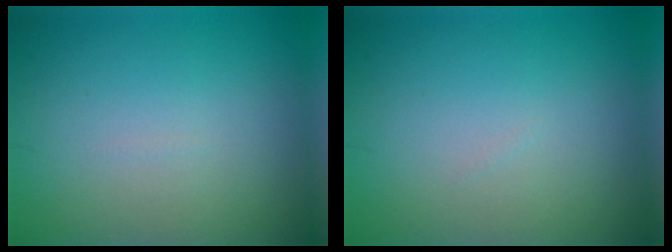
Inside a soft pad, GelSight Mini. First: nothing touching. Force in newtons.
{"total": 0.0}